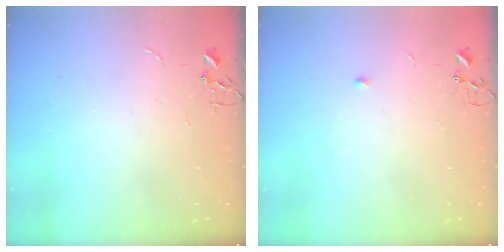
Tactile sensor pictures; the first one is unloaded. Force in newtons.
{"total": 3.9, "press": 3.8, "slide": 0.8}